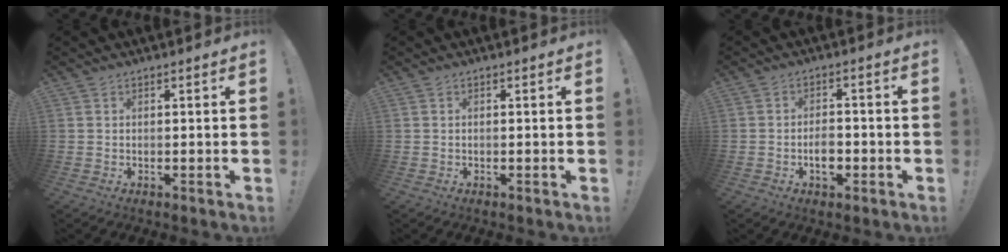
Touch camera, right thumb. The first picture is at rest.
{"total": 0.0}
{"total": 5.2, "force": [-2.1, 3.2, 3.5], "torque": [-0.055, 0.008, -0.039]}